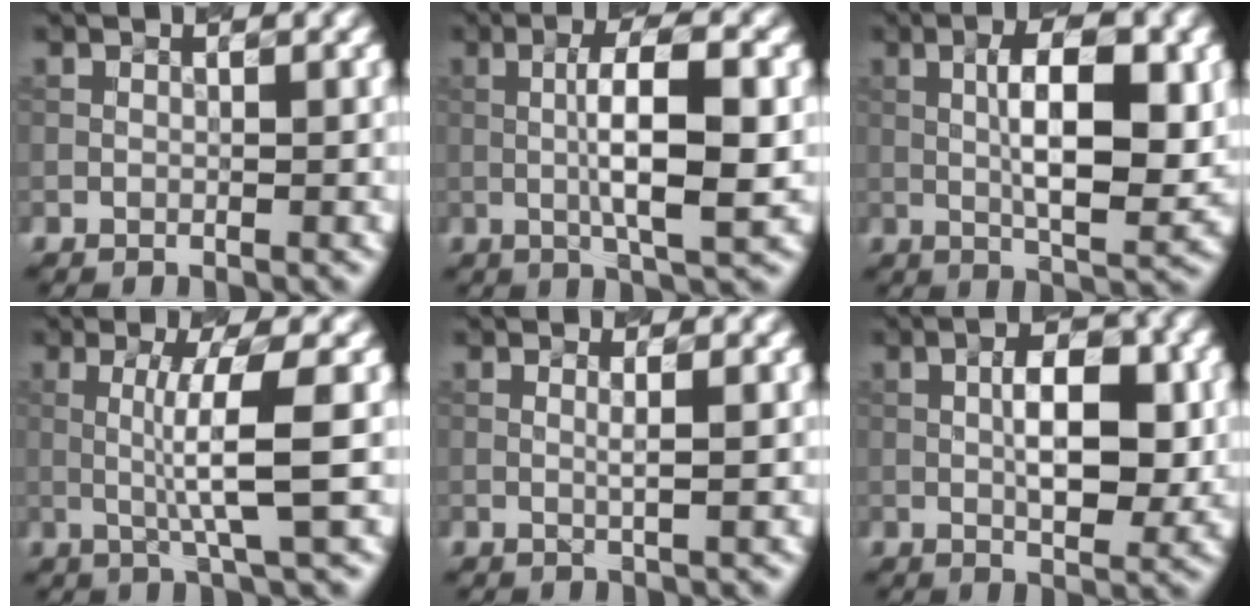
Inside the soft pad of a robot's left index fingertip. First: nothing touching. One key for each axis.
{"total": 7.0, "fx": 0.0, "fy": 1.5, "fz": 6.8, "tx": -0.115, "ty": 0.006, "tz": -0.003}
{"total": 8.4, "fx": 0.9, "fy": 2.6, "fz": 7.9, "tx": -0.121, "ty": 0.001, "tz": 0.013}
{"total": 4.9, "fx": 0.0, "fy": 0.2, "fz": 4.9, "tx": -0.094, "ty": 0.002, "tz": 0.000}
{"total": 1.3, "fx": 0.2, "fy": 0.2, "fz": 1.2, "tx": -0.022, "ty": 0.004, "tz": -0.003}
{"total": 6.0, "fx": 0.3, "fy": 2.5, "fz": 5.5, "tx": -0.088, "ty": 0.000, "tz": 0.002}